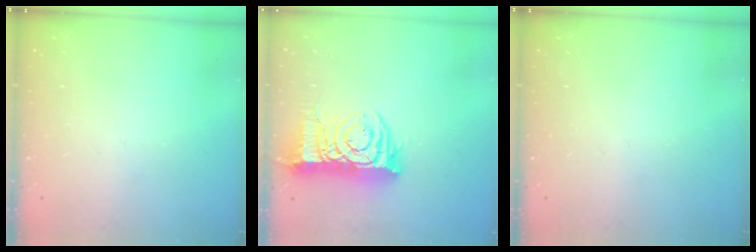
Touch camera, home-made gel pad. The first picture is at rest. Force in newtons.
{"total": 11.9, "press": 11.9, "slide": 1.2}
{"total": 0.0}